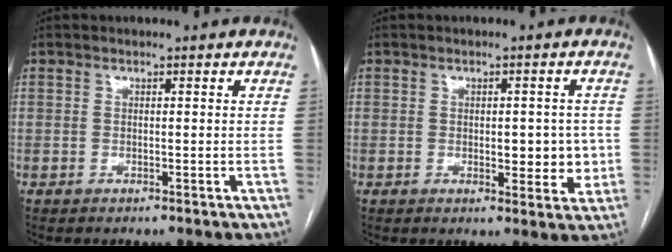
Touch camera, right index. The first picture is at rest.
{"total": 5.8, "force": [-0.4, 2.9, 5.1], "torque": [-0.055, 0.005, 0.001]}